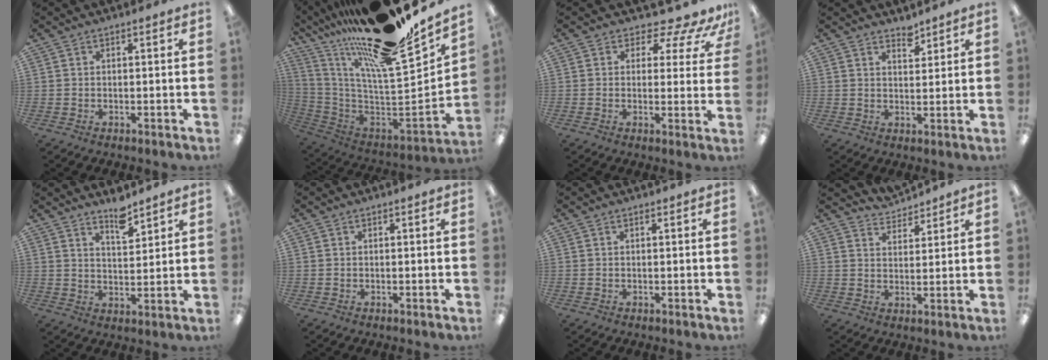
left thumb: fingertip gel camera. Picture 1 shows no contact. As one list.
[{"total": 24.3, "force": [17.1, 5.1, 16.4], "torque": [-0.226, -0.142, 0.283]}, {"total": 6.5, "force": [5.2, 2.6, 2.9], "torque": [-0.038, -0.046, 0.089]}, {"total": 3.3, "force": [3.0, 1.2, 0.7], "torque": [0.005, -0.023, 0.051]}, {"total": 5.9, "force": [5.1, 1.7, 2.4], "torque": [-0.027, -0.039, 0.088]}, {"total": 0.0}, {"total": 0.0}, {"total": 4.7, "force": [4.6, 1.0, -0.1], "torque": [-0.003, -0.031, 0.086]}]